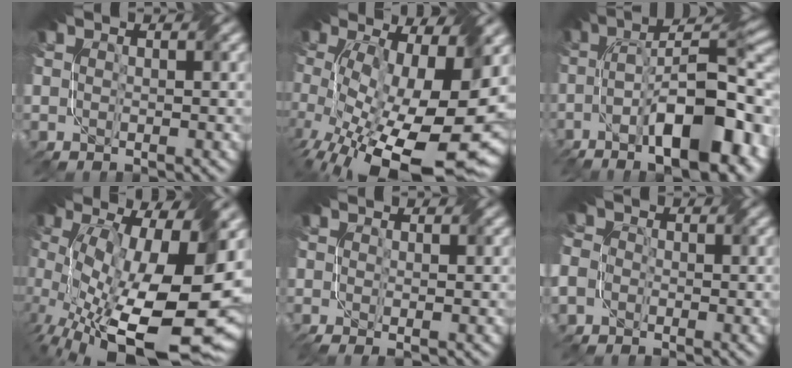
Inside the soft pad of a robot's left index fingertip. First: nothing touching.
{"total": 17.3, "force": [-3.3, 7.4, 15.3], "torque": [-0.256, -0.037, -0.037]}
{"total": 14.5, "force": [-5.5, 4.8, 12.5], "torque": [-0.185, 0.010, -0.089]}
{"total": 18.6, "force": [-1.6, 7.8, 16.8], "torque": [-0.279, -0.029, -0.009]}
{"total": 1.8, "force": [-0.4, 0.4, 1.7], "torque": [-0.030, -0.007, -0.008]}
{"total": 4.4, "force": [-1.1, 3.9, 1.9], "torque": [-0.049, 0.009, -0.037]}